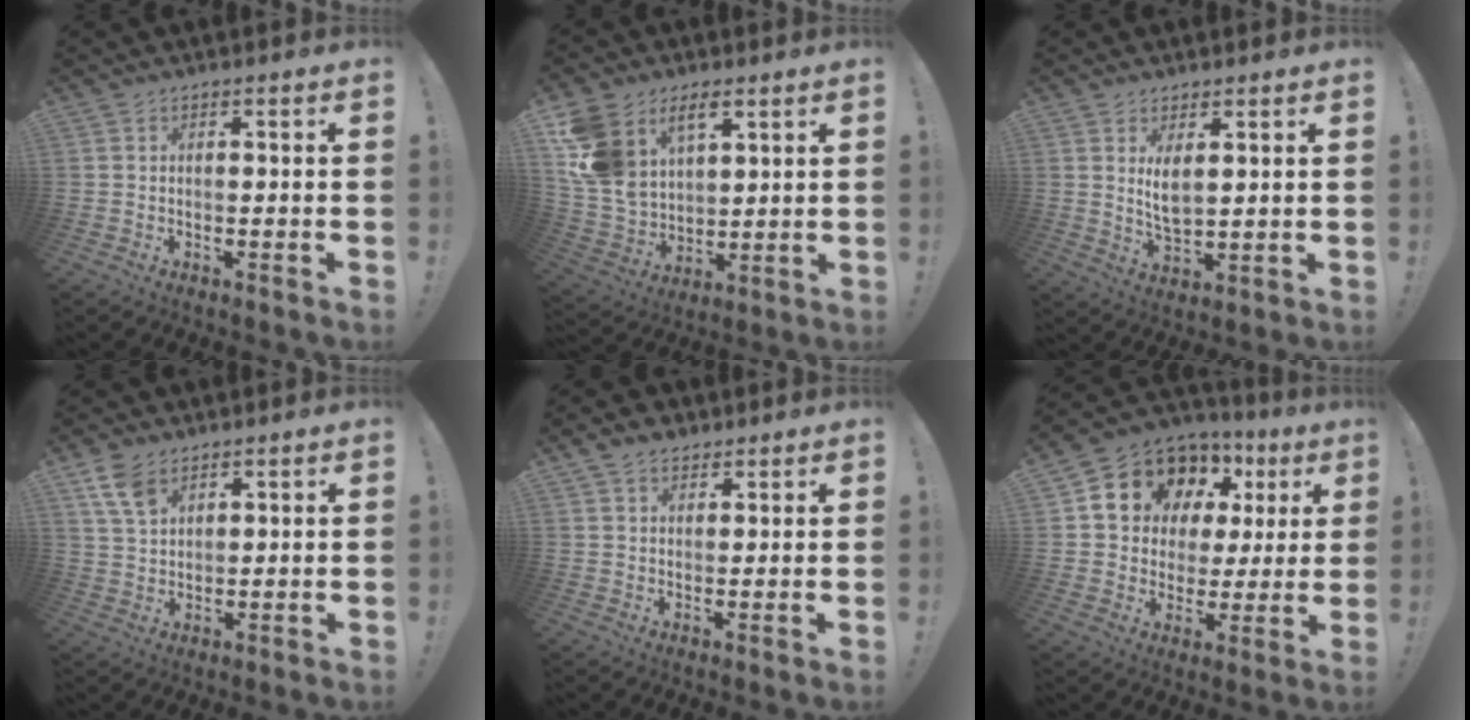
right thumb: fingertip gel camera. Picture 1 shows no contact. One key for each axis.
{"total": 15.2, "fx": 7.8, "fy": 10.3, "fz": 7.9, "tx": -0.169, "ty": -0.044, "tz": 0.152}
{"total": 6.0, "fx": 2.7, "fy": 3.0, "fz": 4.4, "tx": -0.066, "ty": -0.021, "tz": 0.046}
{"total": 7.3, "fx": 4.5, "fy": 4.0, "fz": 4.0, "tx": -0.076, "ty": -0.017, "tz": 0.090}
{"total": 4.4, "fx": 2.9, "fy": 2.9, "fz": 1.5, "tx": -0.020, "ty": -0.012, "tz": 0.054}
{"total": 11.3, "fx": 7.1, "fy": 8.2, "fz": 3.0, "tx": -0.055, "ty": -0.059, "tz": 0.143}